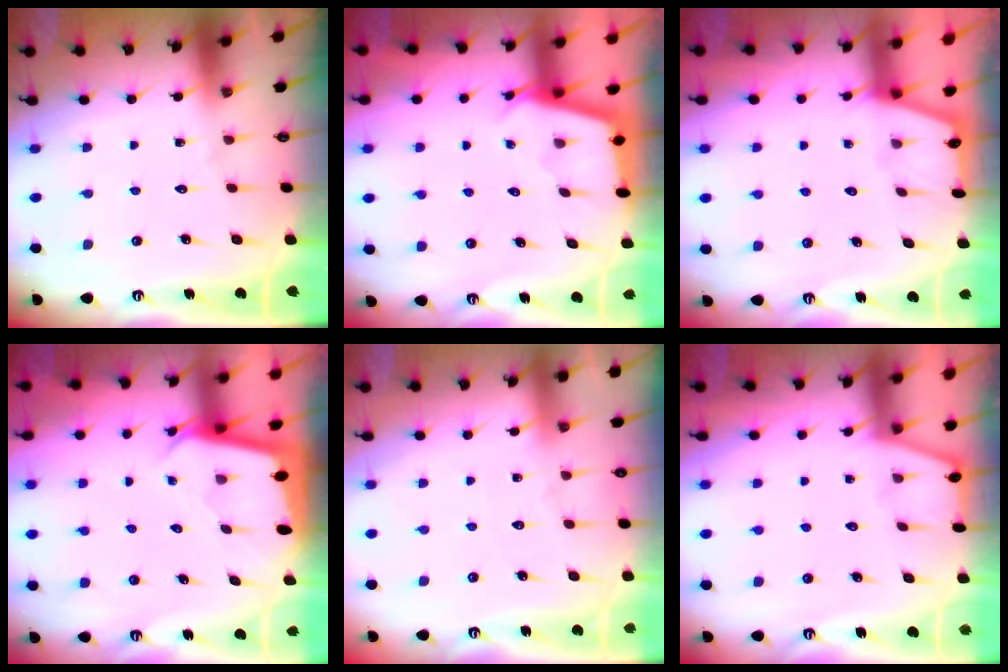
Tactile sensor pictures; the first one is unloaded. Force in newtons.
{"total": 2.9, "press": 2.9, "slide": 0.3}
{"total": 1.0, "press": 1.0, "slide": 0.2}
{"total": 2.3, "press": 2.3, "slide": 0.1}
{"total": 3.2, "press": 3.1, "slide": 0.4}
{"total": 1.4, "press": 1.4, "slide": 0.2}